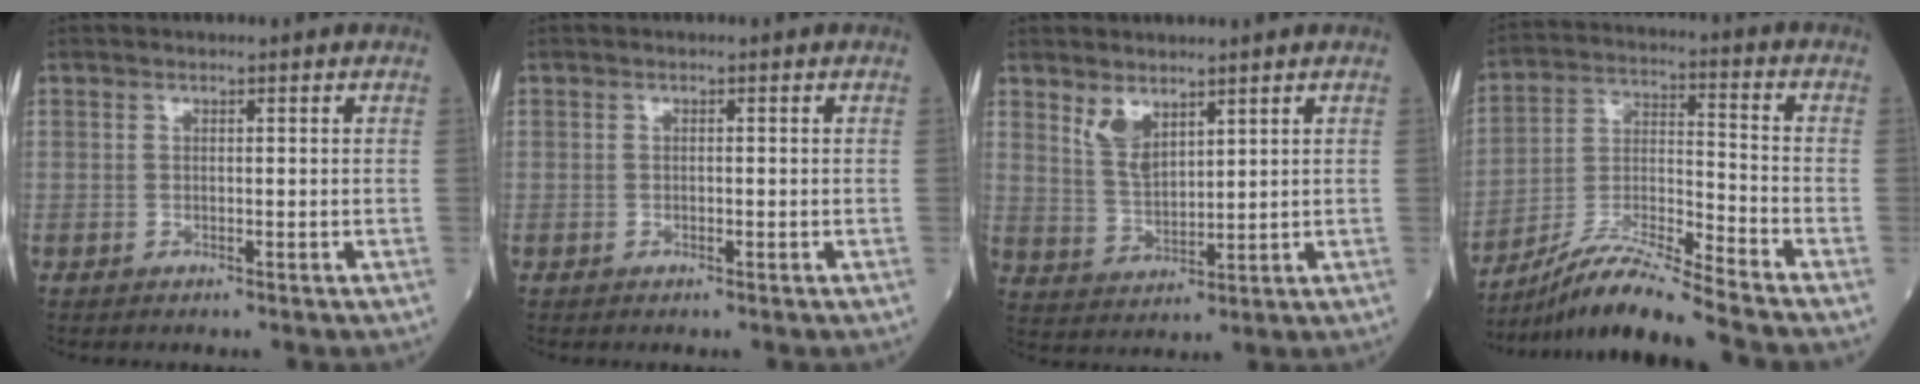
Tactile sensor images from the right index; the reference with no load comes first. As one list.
[{"total": 0.0}, {"total": 4.7, "force": [3.2, 1.8, 2.9], "torque": [-0.066, -0.007, 0.074]}, {"total": 12.2, "force": [-10.9, -1.8, 5.2], "torque": [-0.100, -0.007, -0.201]}]